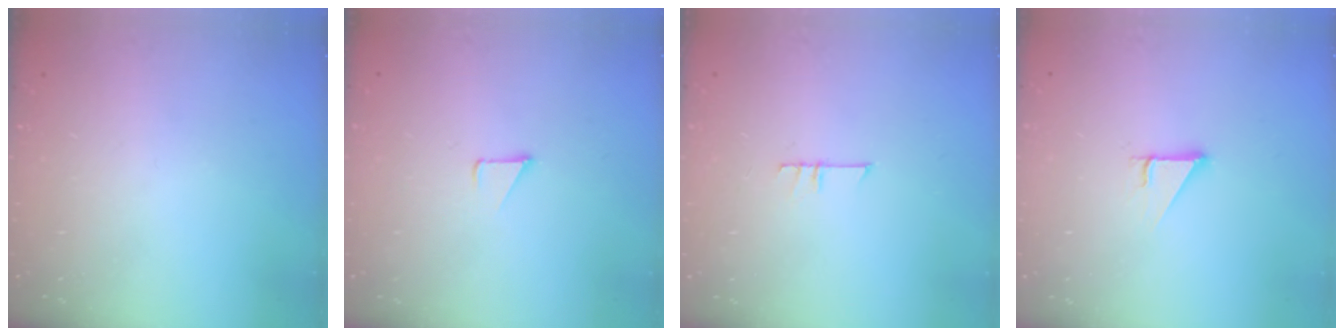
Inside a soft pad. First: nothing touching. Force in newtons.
{"total": 1.5, "press": 1.5, "slide": 0.1}
{"total": 5.5, "press": 5.4, "slide": 0.6}
{"total": 2.7, "press": 2.7, "slide": 0.3}